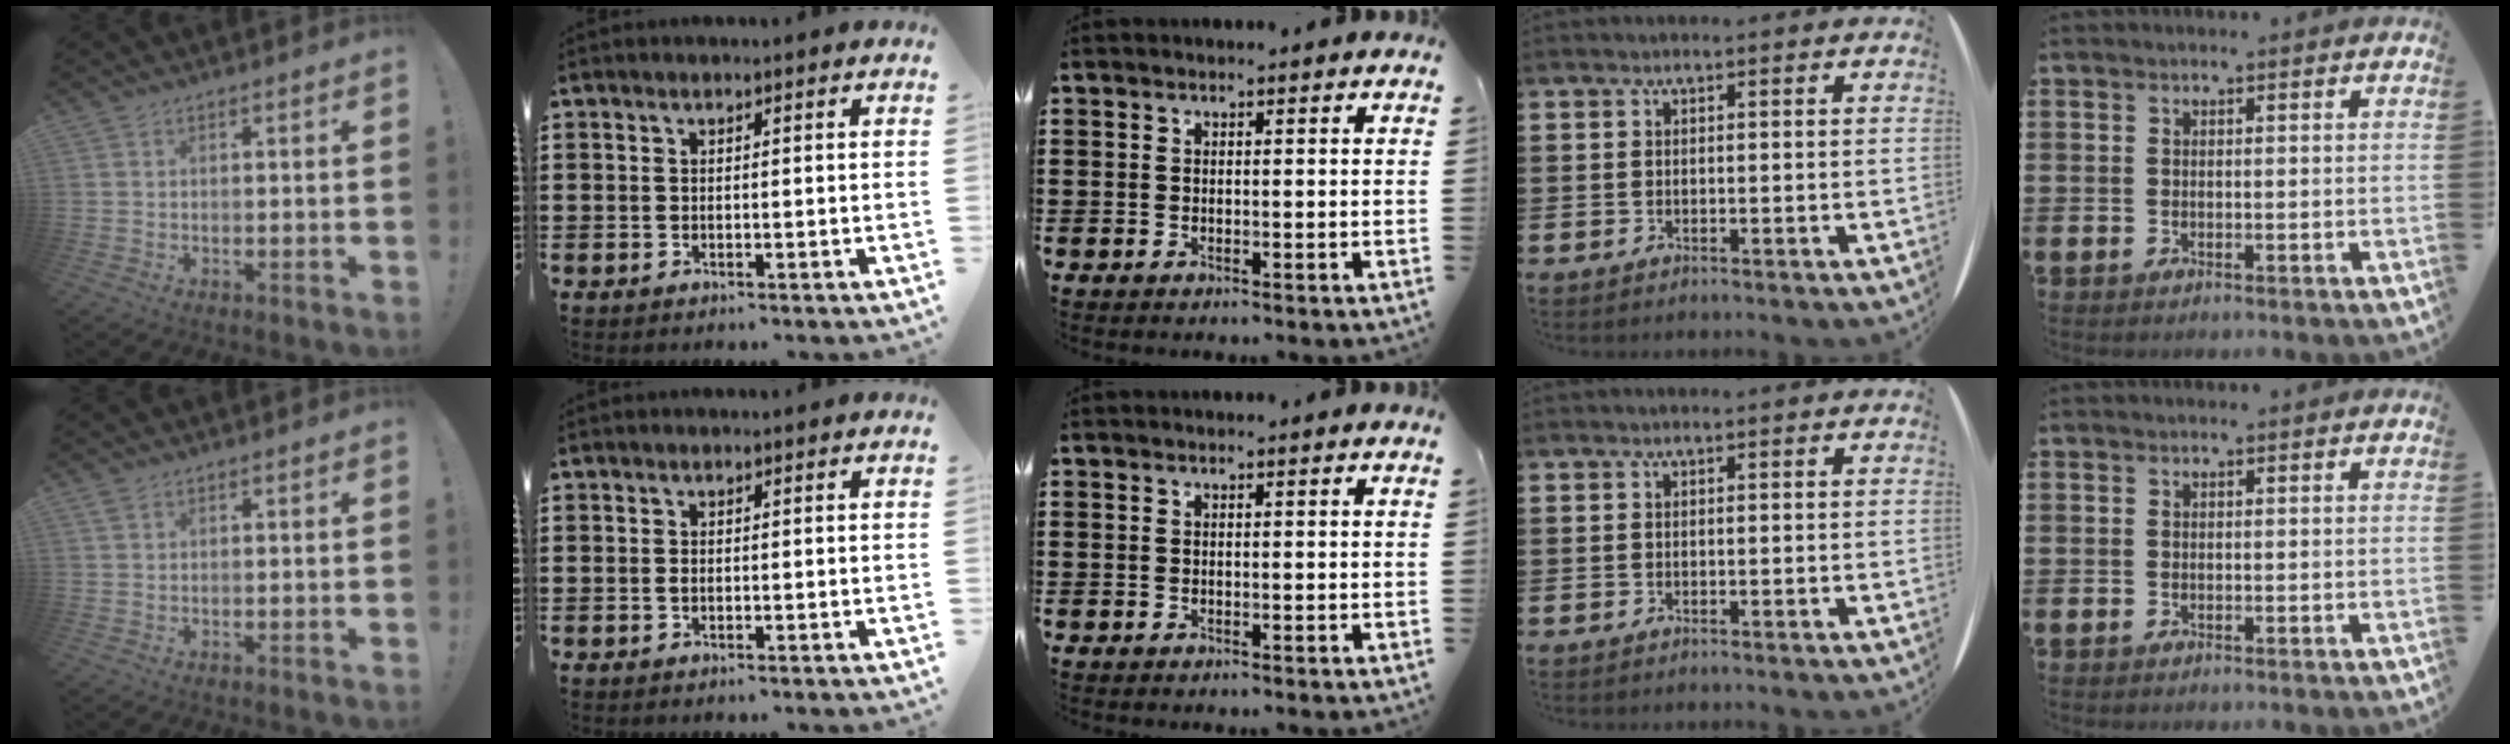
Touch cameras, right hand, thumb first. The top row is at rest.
{"thumb": {"total": 1.3, "force": [0.8, 0.6, 0.7], "torque": [-0.021, 0.004, 0.017]}, "index": {"total": 0.5, "force": [-0.1, 0.2, 0.5], "torque": [-0.012, -0.003, -0.001]}}